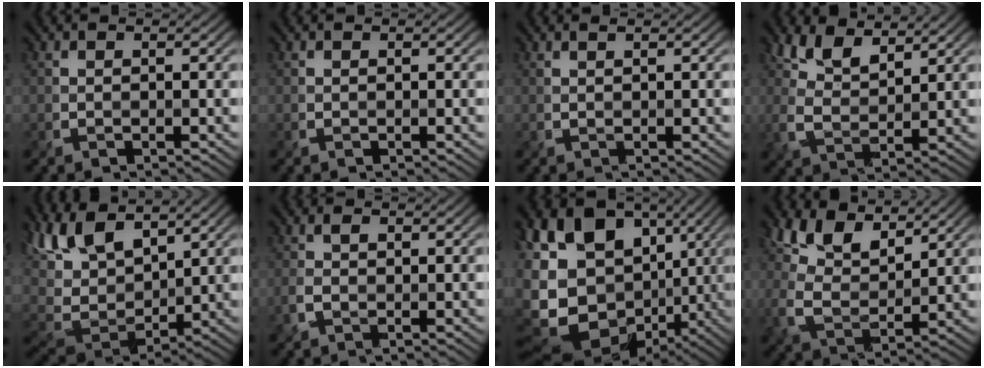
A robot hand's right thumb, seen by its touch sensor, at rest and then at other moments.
{"total": 0.0}
{"total": 0.7, "force": [0.5, -0.2, 0.4], "torque": [-0.014, 0.002, 0.011]}
{"total": 5.2, "force": [3.8, 1.8, 3.1], "torque": [-0.076, 0.000, 0.078]}
{"total": 11.1, "force": [5.4, 5.3, 8.1], "torque": [-0.205, 0.013, 0.099]}
{"total": 1.7, "force": [-0.5, 0.8, 1.4], "torque": [-0.032, 0.001, -0.014]}
{"total": 17.6, "force": [-0.9, 13.5, 11.3], "torque": [-0.251, -0.009, 0.005]}
{"total": 7.5, "force": [5.1, 3.1, 4.5], "torque": [-0.102, 0.001, 0.101]}